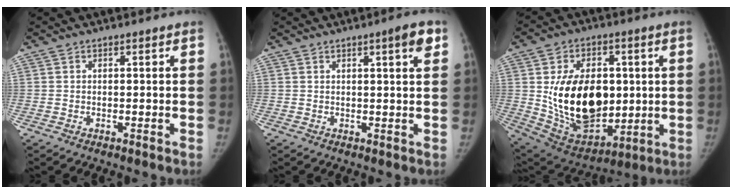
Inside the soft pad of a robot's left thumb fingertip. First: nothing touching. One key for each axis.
{"total": 4.1, "fx": 2.0, "fy": 0.5, "fz": 3.5, "tx": -0.041, "ty": -0.006, "tz": 0.026}
{"total": 22.6, "fx": 0.9, "fy": 14.9, "fz": 16.9, "tx": -0.239, "ty": -0.020, "tz": 0.045}